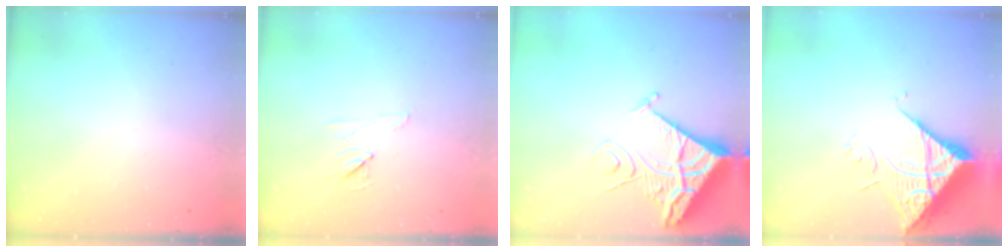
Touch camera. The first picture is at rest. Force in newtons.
{"total": 5.9, "press": 5.9, "slide": 0.9}
{"total": 11.3, "press": 11.3, "slide": 1.4}
{"total": 9.3, "press": 9.2, "slide": 1.2}